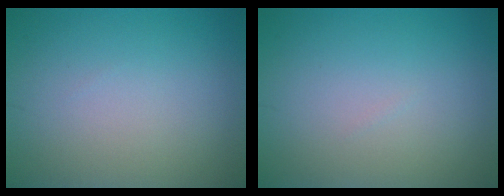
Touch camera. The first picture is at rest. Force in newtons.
{"total": 0.0}